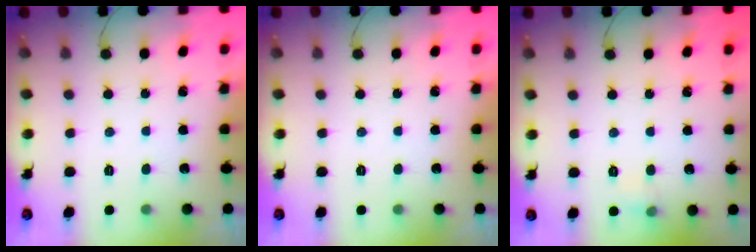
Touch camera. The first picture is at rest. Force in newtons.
{"total": 0.0}
{"total": 4.1, "press": 4.0, "slide": 1.2}